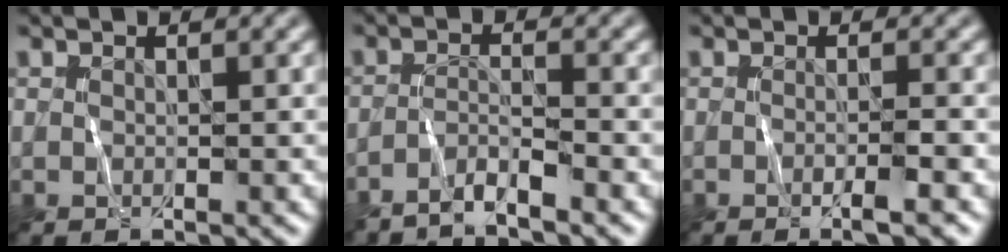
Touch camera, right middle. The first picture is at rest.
{"total": 2.2, "force": [-2.0, 0.0, 0.9], "torque": [-0.016, 0.008, -0.046]}
{"total": 2.1, "force": [-0.8, 0.3, 1.9], "torque": [-0.023, 0.004, -0.017]}